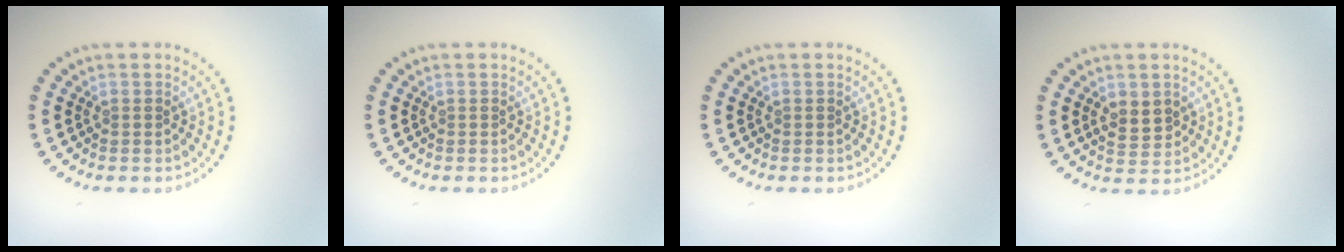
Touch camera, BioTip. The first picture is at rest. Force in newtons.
{"total": 0.0}
{"total": 0.0}
{"total": 2.4, "press": 2.4, "slide": 0.6}